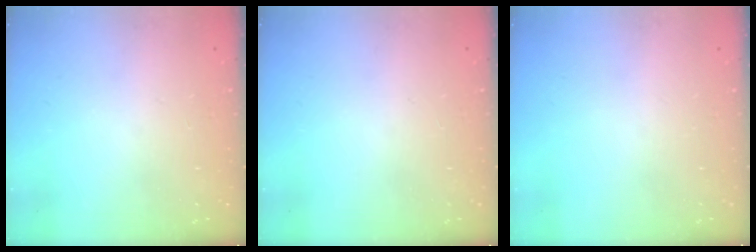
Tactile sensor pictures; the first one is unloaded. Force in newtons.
{"total": 0.0}
{"total": 0.0}